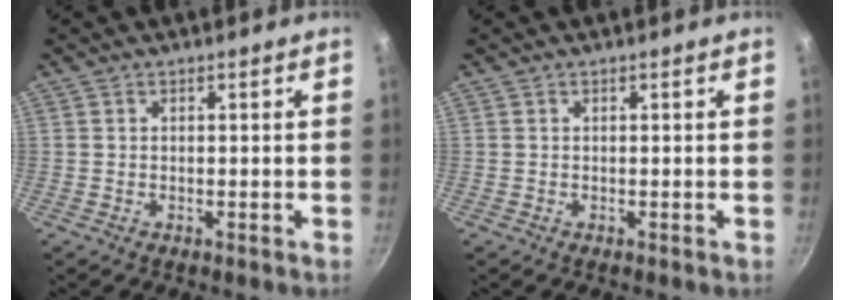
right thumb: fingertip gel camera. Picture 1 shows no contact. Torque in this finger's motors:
{"motor_torque": [0.00, 0.00, 0.01, -0.01, 0.00]}